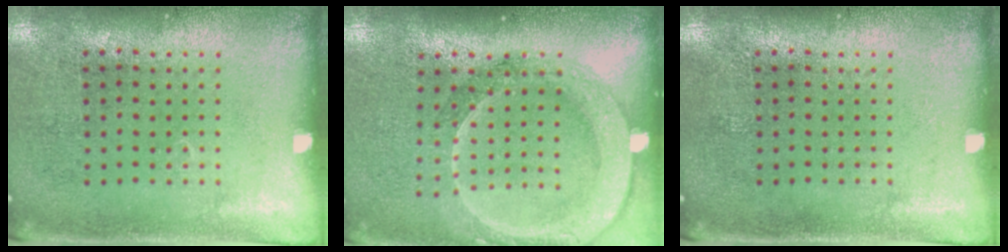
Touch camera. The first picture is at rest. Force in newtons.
{"total": 2.2, "press": 2.0, "slide": 1.1}
{"total": 0.0}